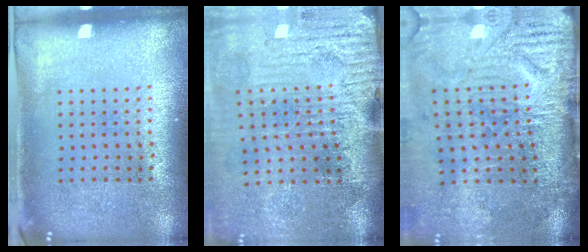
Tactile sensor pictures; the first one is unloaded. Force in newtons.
{"total": 4.6, "press": 4.0, "slide": 2.4}
{"total": 4.8, "press": 3.9, "slide": 2.7}